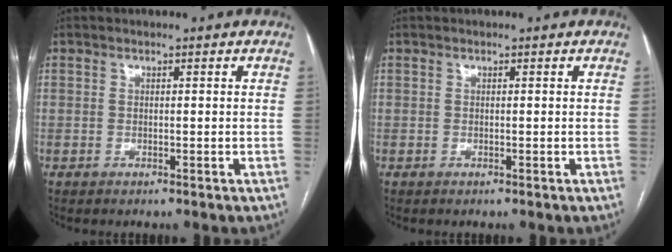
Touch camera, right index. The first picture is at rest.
{"total": 0.0}